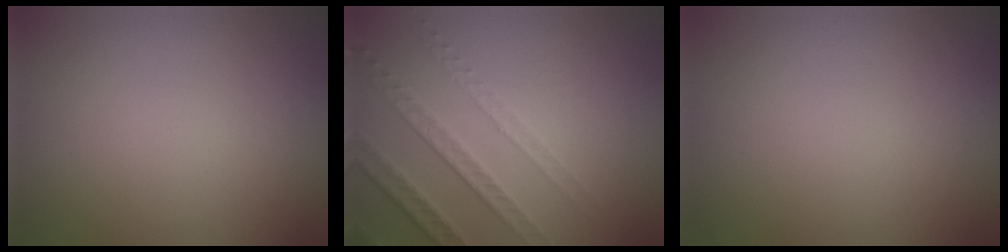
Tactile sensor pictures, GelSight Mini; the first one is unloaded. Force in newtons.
{"total": 4.7, "press": 3.3, "slide": 3.3}
{"total": 0.0}